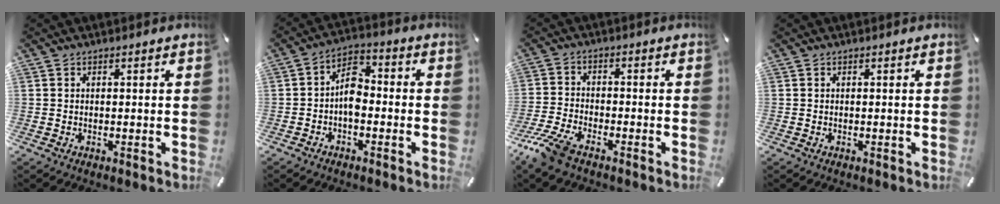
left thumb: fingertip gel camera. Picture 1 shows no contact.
{"total": 7.4, "force": [-2.2, 4.5, 5.5], "torque": [-0.105, 0.024, -0.041]}
{"total": 7.1, "force": [-5.3, 2.5, 4.0], "torque": [-0.103, 0.005, -0.106]}
{"total": 0.0}